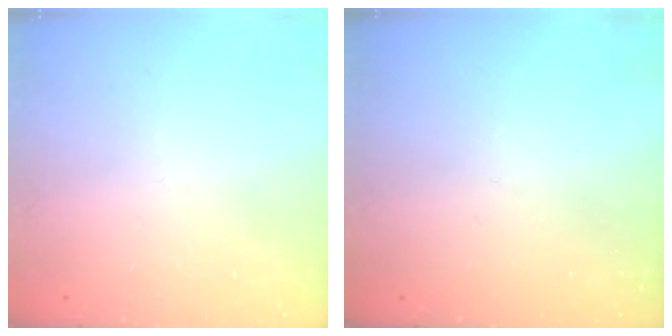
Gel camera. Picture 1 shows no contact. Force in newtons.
{"total": 0.0}